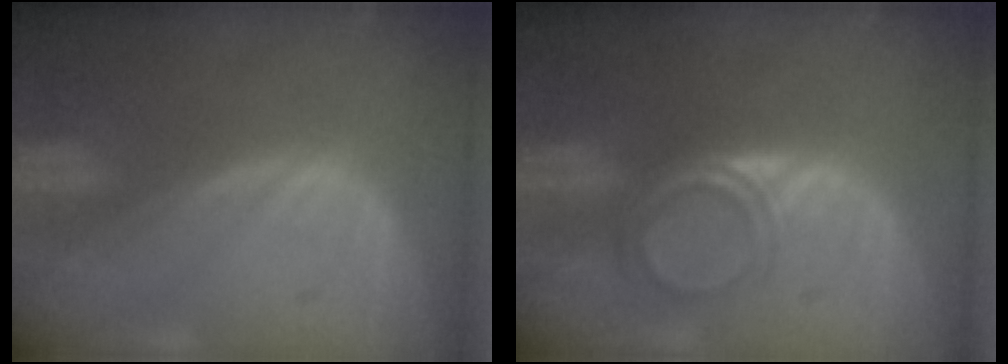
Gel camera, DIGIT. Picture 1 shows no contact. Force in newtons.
{"total": 4.7, "press": 4.0, "slide": 2.5}